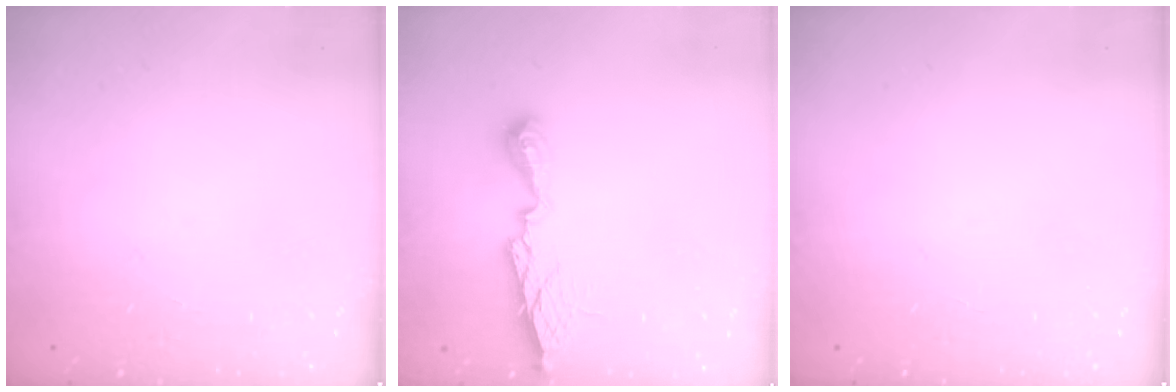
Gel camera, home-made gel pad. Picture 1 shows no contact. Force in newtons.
{"total": 10.6, "press": 10.6, "slide": 0.6}
{"total": 0.0}